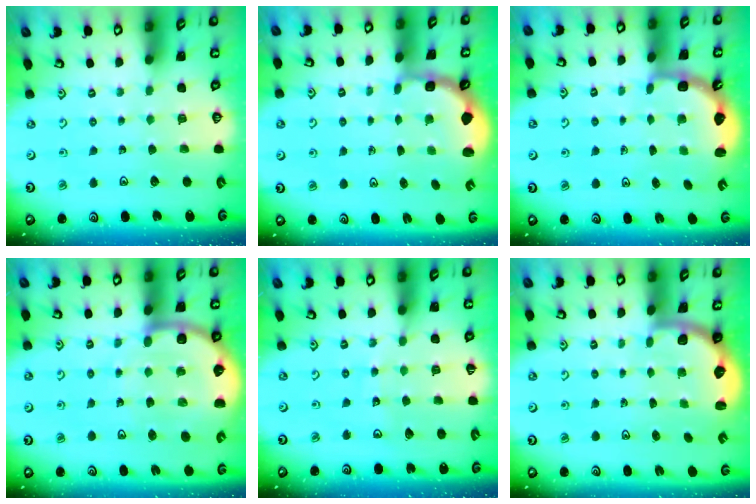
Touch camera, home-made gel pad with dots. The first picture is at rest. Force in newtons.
{"total": 2.4, "press": 2.0, "slide": 1.3}
{"total": 3.1, "press": 2.5, "slide": 1.8}
{"total": 9.0, "press": 8.8, "slide": 1.9}
{"total": 6.9, "press": 6.9, "slide": 0.9}
{"total": 2.2, "press": 2.0, "slide": 0.8}